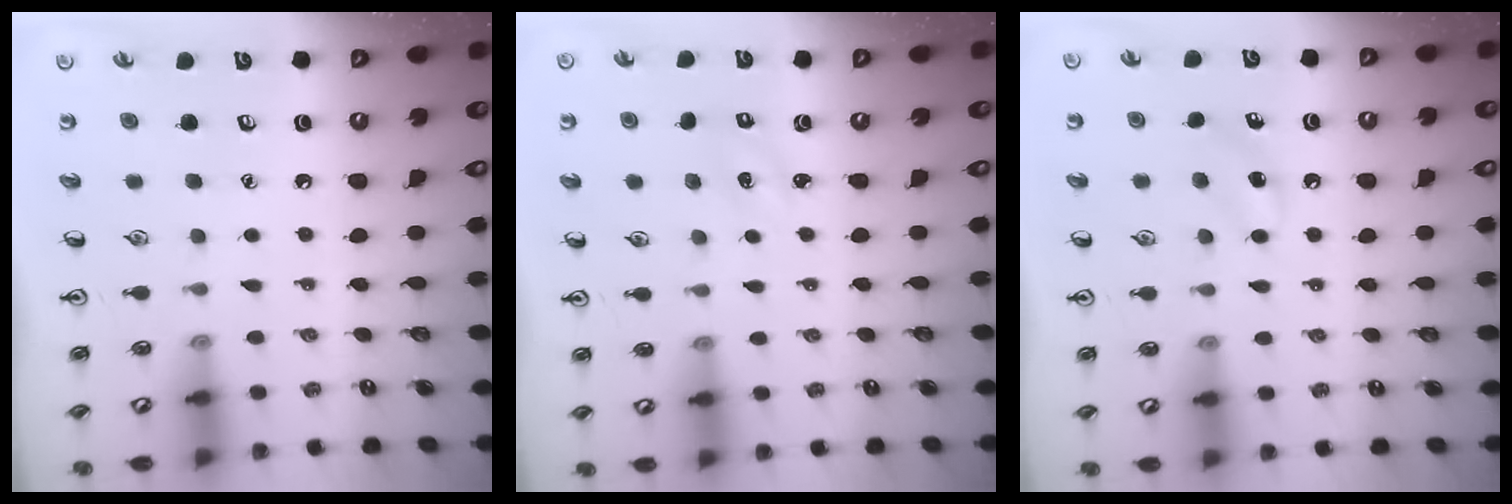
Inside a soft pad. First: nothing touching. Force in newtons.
{"total": 1.3, "press": 1.2, "slide": 0.4}
{"total": 6.3, "press": 6.0, "slide": 1.8}